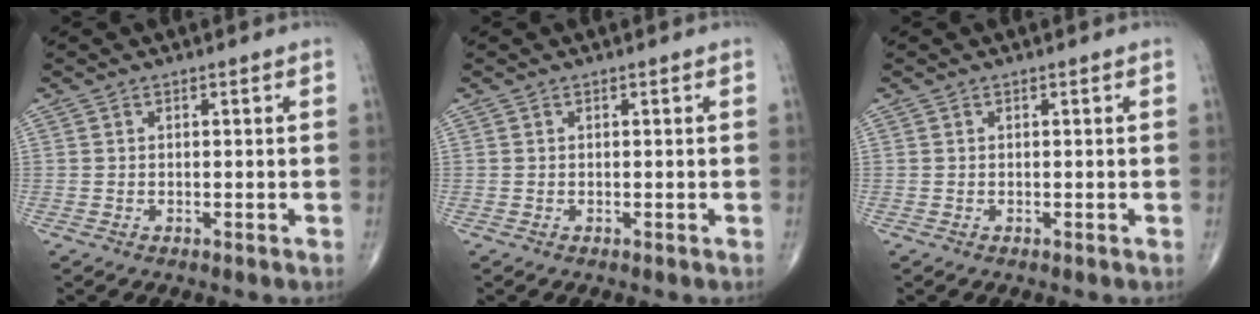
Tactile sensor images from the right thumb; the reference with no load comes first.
{"total": 0.0}
{"total": 0.0}